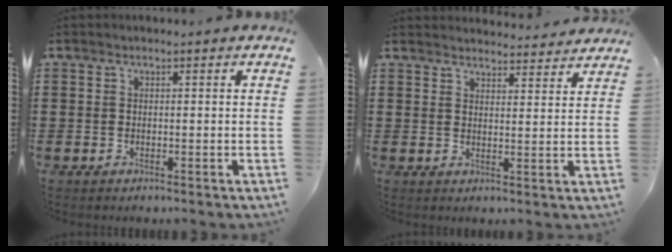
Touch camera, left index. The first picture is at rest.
{"total": 3.4, "force": [3.4, 0.2, 0.1], "torque": [-0.005, -0.020, 0.061]}